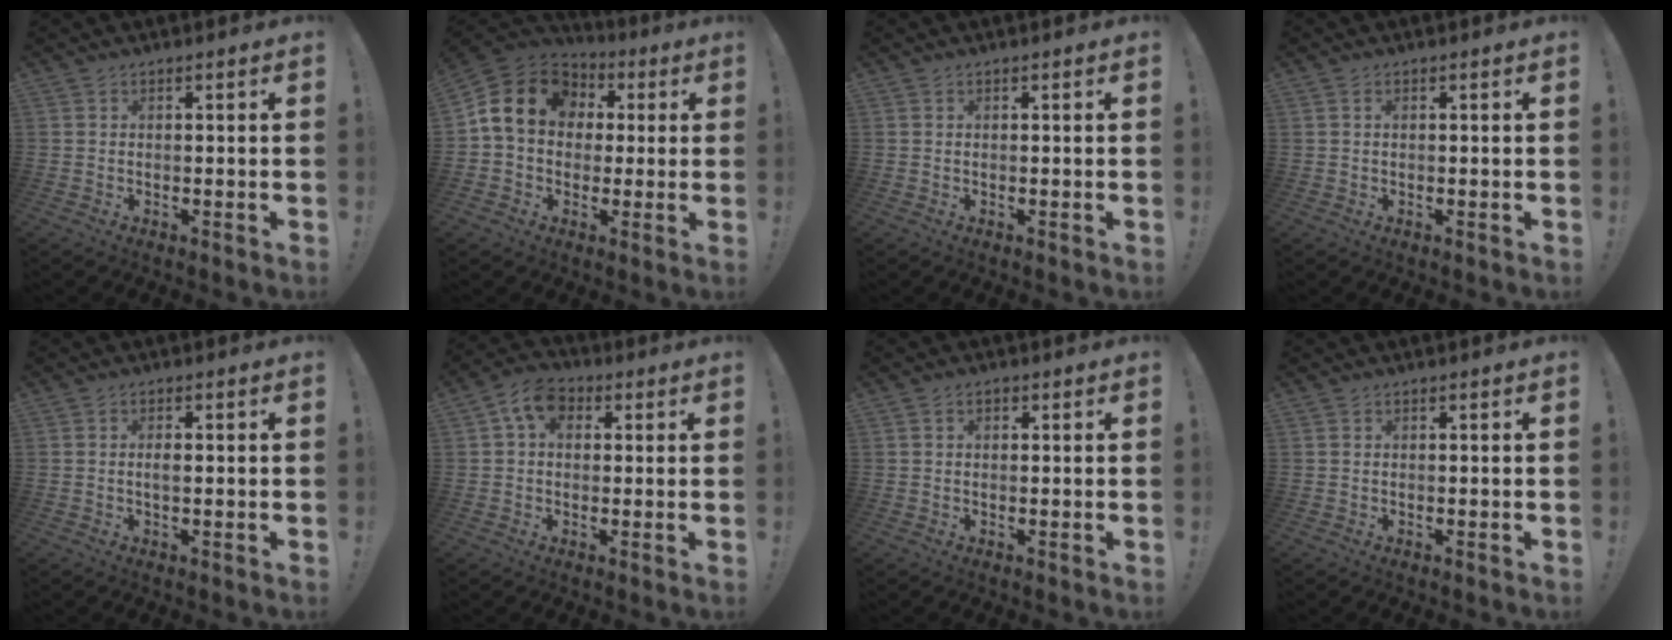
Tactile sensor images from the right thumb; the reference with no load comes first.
{"total": 14.6, "force": [3.6, 11.6, 8.2], "torque": [-0.124, -0.001, 0.069]}
{"total": 0.0}
{"total": 0.5, "force": [0.1, 0.3, 0.4], "torque": [-0.010, 0.003, 0.002]}
{"total": 1.6, "force": [-0.4, 0.5, 1.5], "torque": [-0.027, 0.003, -0.009]}
{"total": 7.9, "force": [2.8, 5.3, 5.1], "torque": [-0.080, 0.001, 0.054]}
{"total": 1.2, "force": [0.3, 1.0, 0.7], "torque": [-0.015, 0.004, 0.006]}
{"total": 0.0}